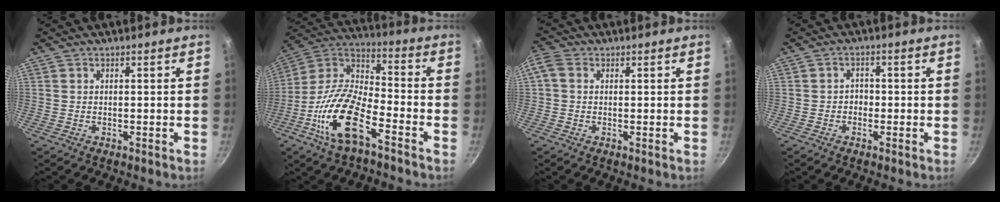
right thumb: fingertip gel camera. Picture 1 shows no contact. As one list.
[{"total": 17.6, "force": [-8.5, 7.3, 13.6], "torque": [-0.255, 0.058, -0.184]}, {"total": 3.5, "force": [0.8, 2.6, 2.1], "torque": [-0.053, 0.016, 0.006]}, {"total": 1.9, "force": [-0.7, 1.6, 0.8], "torque": [0.002, 0.007, -0.014]}]